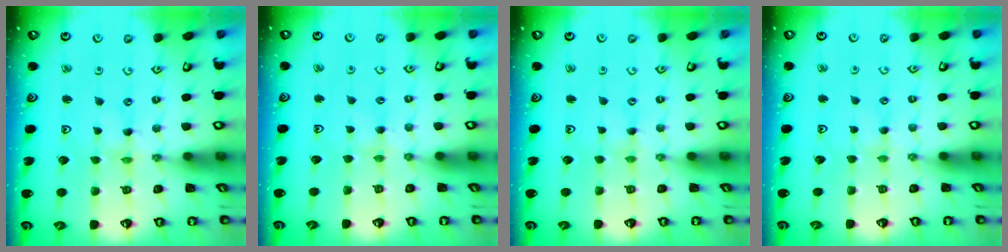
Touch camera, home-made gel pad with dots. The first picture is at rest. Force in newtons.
{"total": 2.5, "press": 2.4, "slide": 0.5}
{"total": 1.2, "press": 1.2, "slide": 0.2}
{"total": 2.3, "press": 2.3, "slide": 0.4}